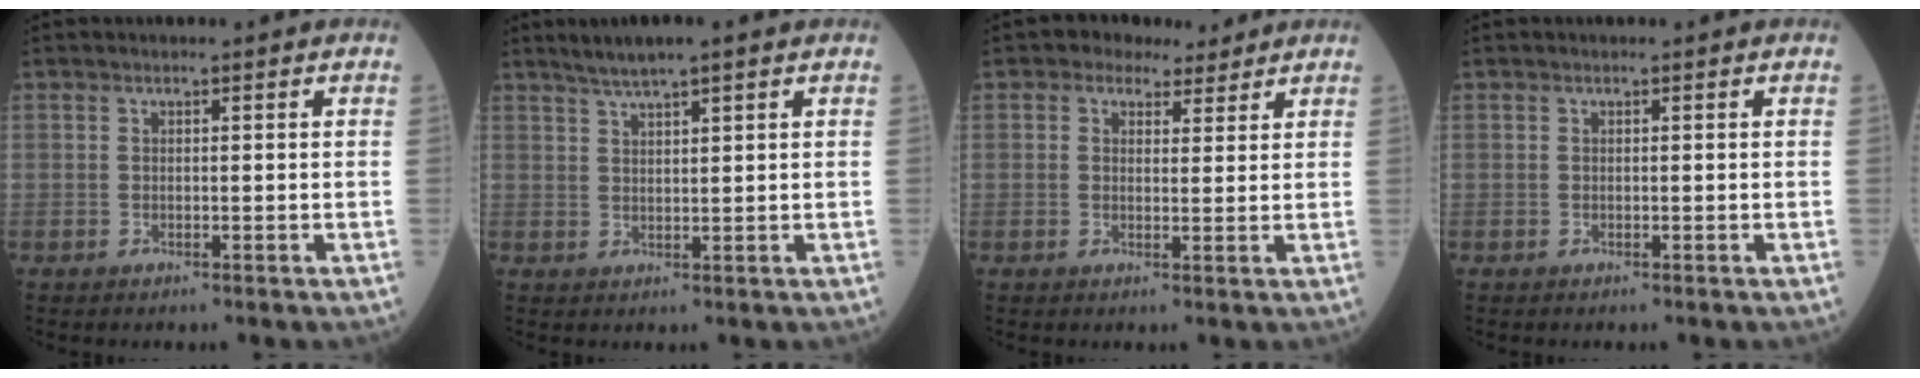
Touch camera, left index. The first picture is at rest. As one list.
[{"total": 4.5, "force": [3.5, 0.1, 2.9], "torque": [-0.059, 0.018, 0.065]}, {"total": 4.1, "force": [3.1, 2.5, 1.0], "torque": [-0.010, 0.016, 0.046]}, {"total": 0.0}]